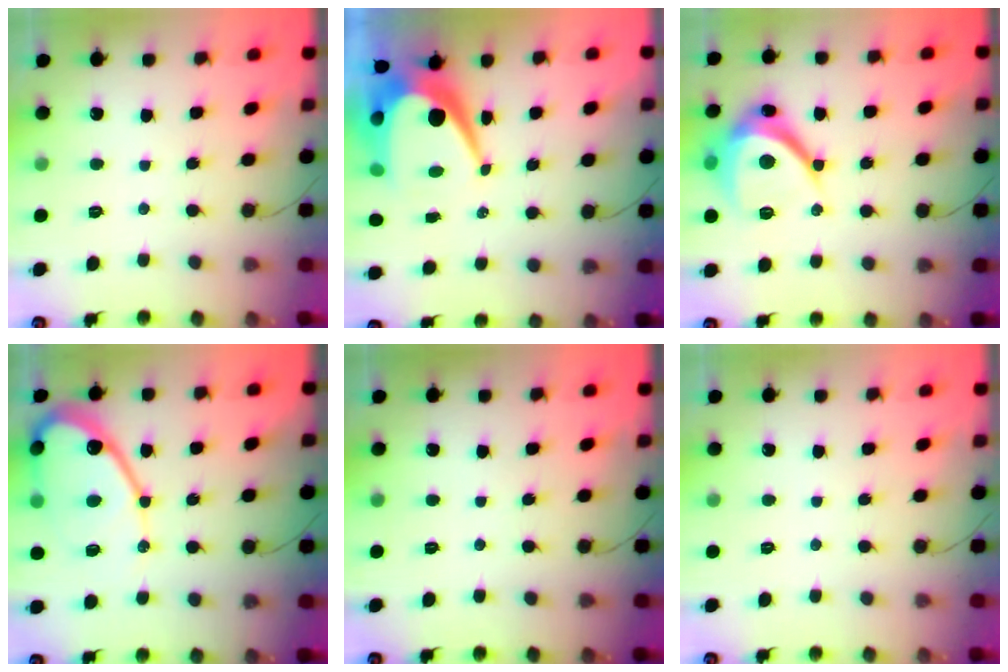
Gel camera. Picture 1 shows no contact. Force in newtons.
{"total": 12.2, "press": 12.2, "slide": 0.7}
{"total": 12.2, "press": 12.2, "slide": 1.3}
{"total": 15.5, "press": 15.4, "slide": 1.5}
{"total": 0.0}
{"total": 0.0}